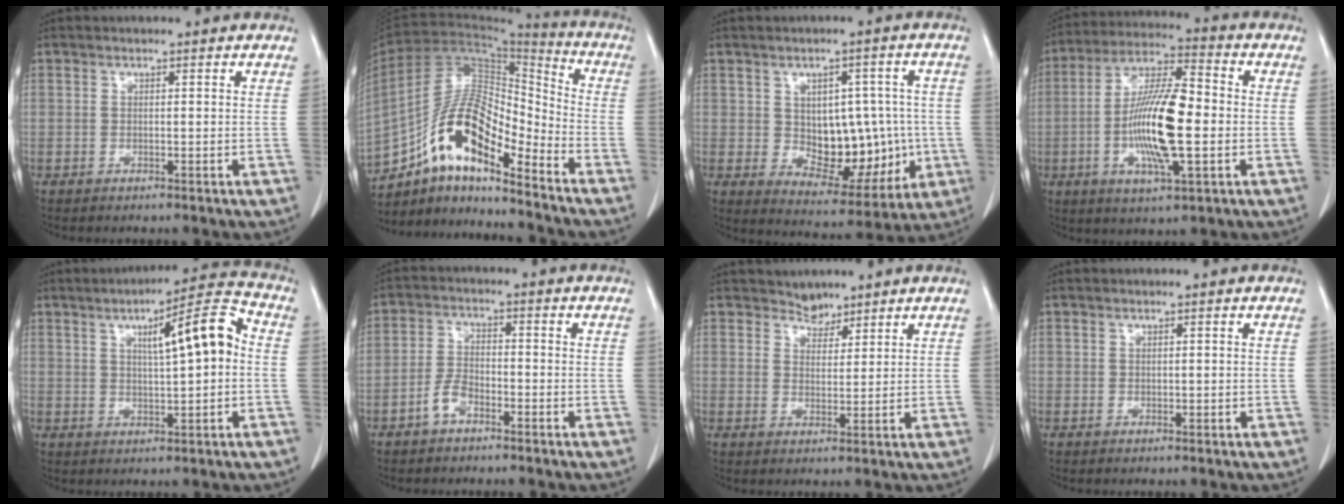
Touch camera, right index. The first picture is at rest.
{"total": 15.2, "force": [-10.3, 4.0, 10.5], "torque": [-0.191, 0.034, -0.181]}
{"total": 12.4, "force": [-0.4, 7.4, 9.9], "torque": [-0.125, 0.017, 0.018]}
{"total": 15.0, "force": [-2.2, 3.1, 14.5], "torque": [-0.277, 0.001, -0.042]}
{"total": 9.9, "force": [1.5, 1.3, 9.7], "torque": [-0.141, 0.025, 0.020]}
{"total": 4.0, "force": [-2.5, 1.9, 2.4], "torque": [-0.052, 0.009, -0.049]}
{"total": 2.7, "force": [2.4, 1.3, 0.0], "torque": [0.006, 0.000, 0.038]}
{"total": 0.0}